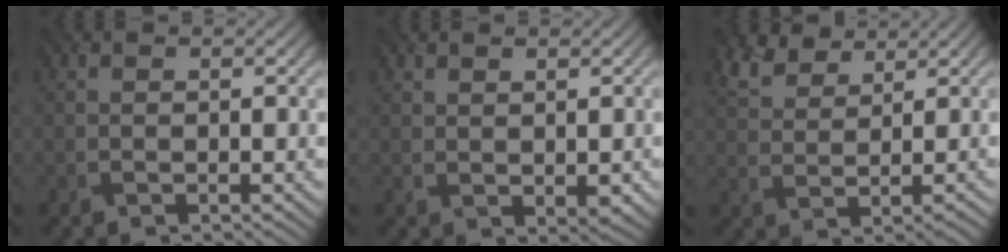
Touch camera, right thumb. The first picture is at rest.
{"total": 1.8, "force": [0.8, 1.2, 1.1], "torque": [-0.020, -0.006, 0.019]}
{"total": 5.0, "force": [4.0, 1.9, 2.4], "torque": [-0.067, 0.009, 0.081]}